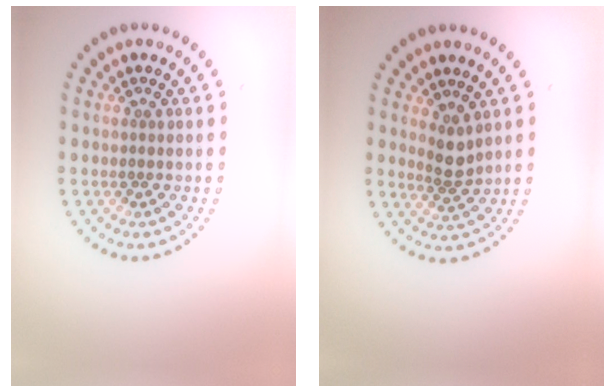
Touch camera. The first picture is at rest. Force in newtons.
{"total": 2.2, "press": 1.6, "slide": 1.4}